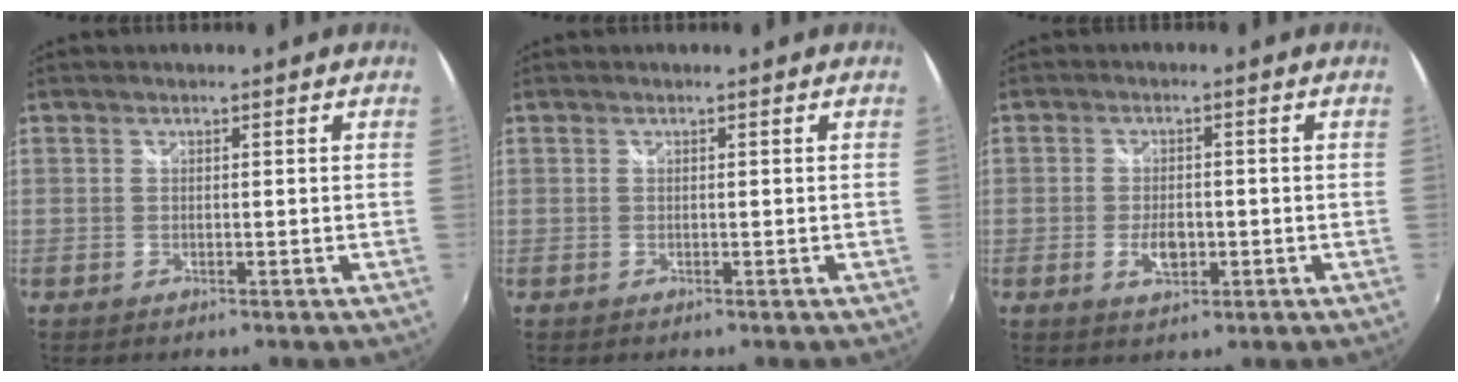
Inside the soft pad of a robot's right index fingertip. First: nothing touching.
{"total": 0.0}
{"total": 4.5, "force": [-1.3, 2.4, 3.5], "torque": [-0.071, -0.006, -0.021]}